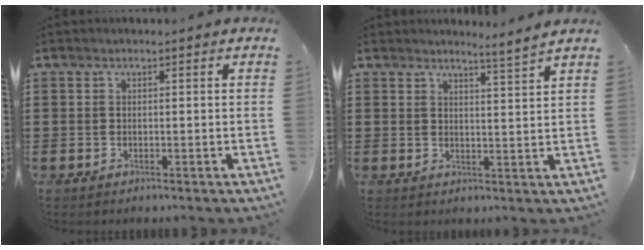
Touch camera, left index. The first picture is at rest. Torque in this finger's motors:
{"motor_torque": [0.07, 0.15, -0.02, 0.00]}